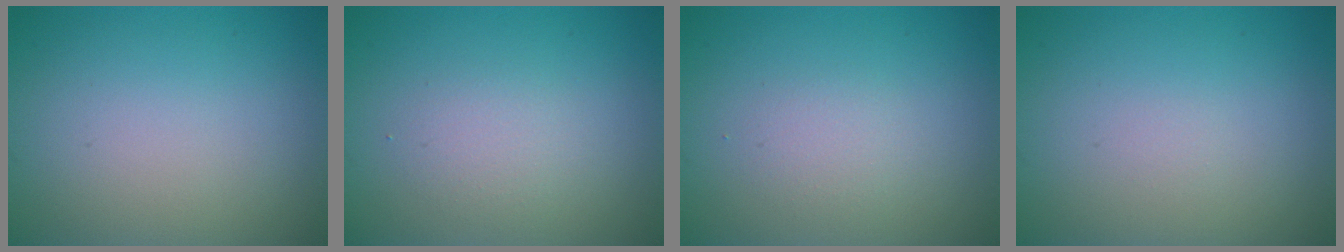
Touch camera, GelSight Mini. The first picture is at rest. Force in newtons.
{"total": 1.7, "press": 1.7, "slide": 0.1}
{"total": 1.3, "press": 1.3, "slide": 0.0}
{"total": 0.0}